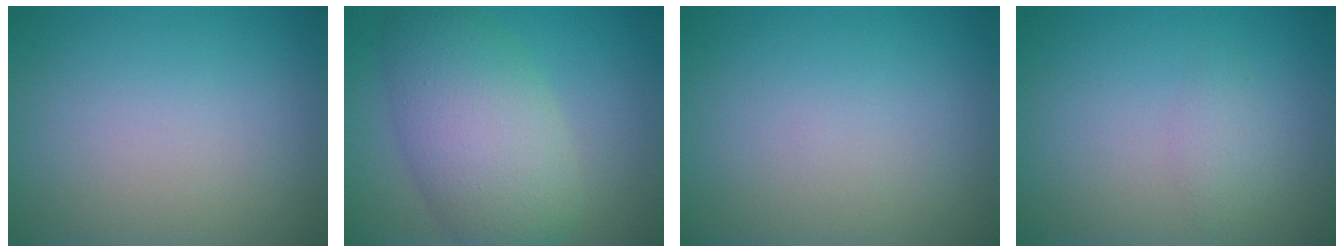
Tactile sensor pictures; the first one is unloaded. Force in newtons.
{"total": 7.9, "press": 7.9, "slide": 0.4}
{"total": 0.0}
{"total": 1.3, "press": 1.3, "slide": 0.0}